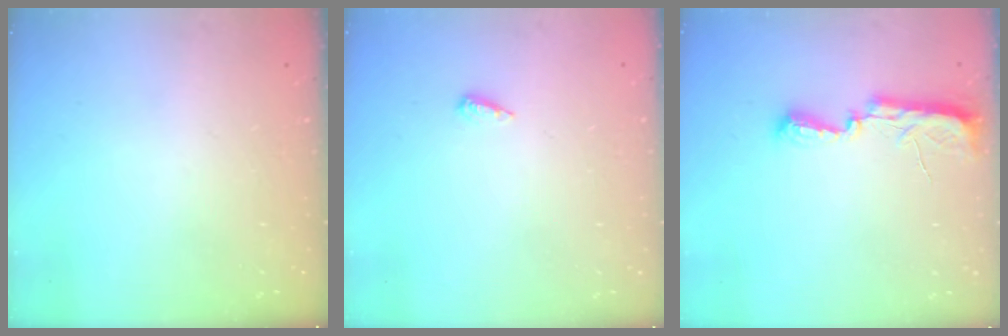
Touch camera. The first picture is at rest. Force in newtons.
{"total": 6.0, "press": 6.0, "slide": 0.6}
{"total": 8.1, "press": 8.1, "slide": 1.0}